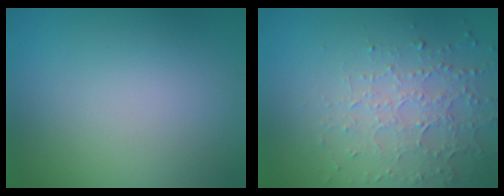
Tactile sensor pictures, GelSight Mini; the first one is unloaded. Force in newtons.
{"total": 4.5, "press": 3.2, "slide": 3.1}